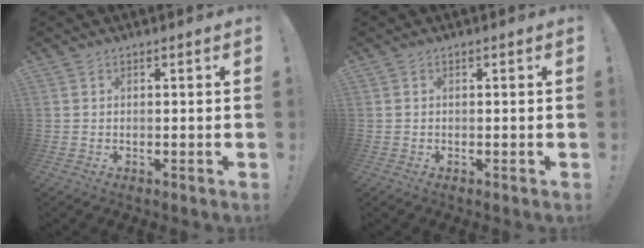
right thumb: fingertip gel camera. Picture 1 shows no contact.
{"total": 0.0}